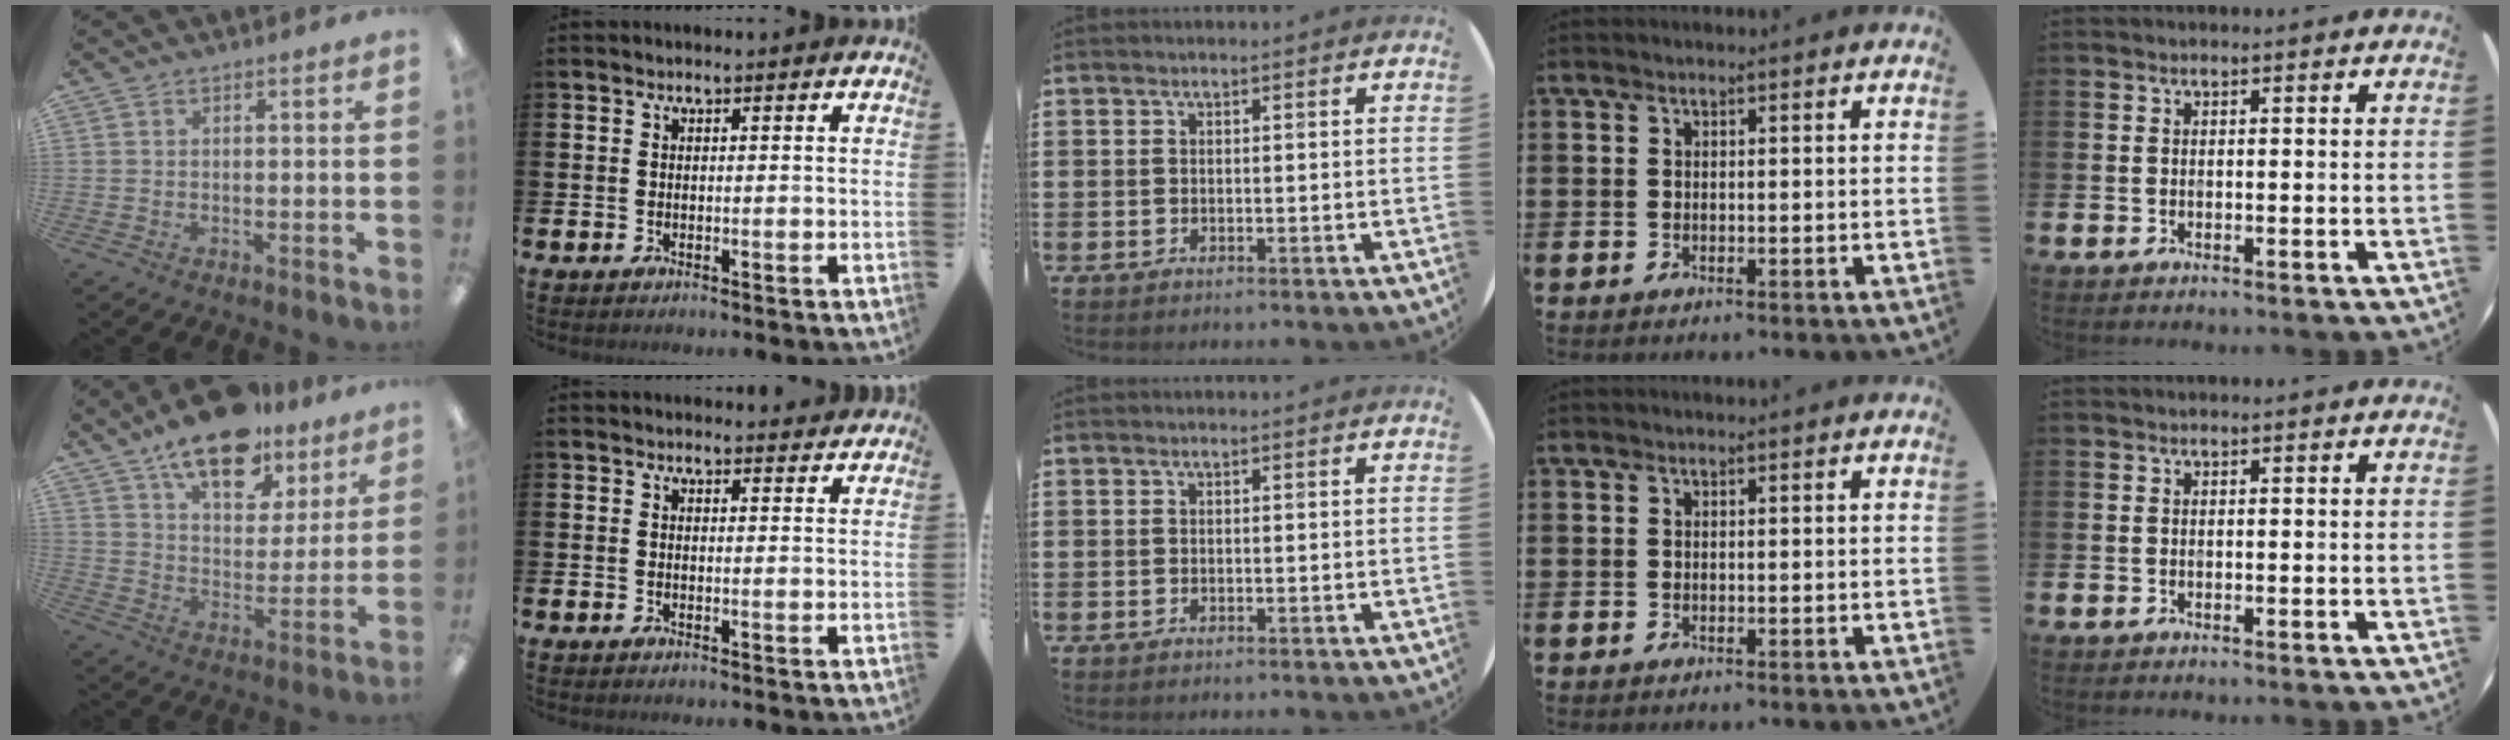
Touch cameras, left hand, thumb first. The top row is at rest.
{"thumb": {"total": 16.9, "force": [12.5, 7.7, 8.4], "torque": [-0.131, -0.067, 0.216]}, "index": {"total": 1.6, "force": [1.5, 0.4, 0.0], "torque": [0.007, -0.006, 0.026]}}